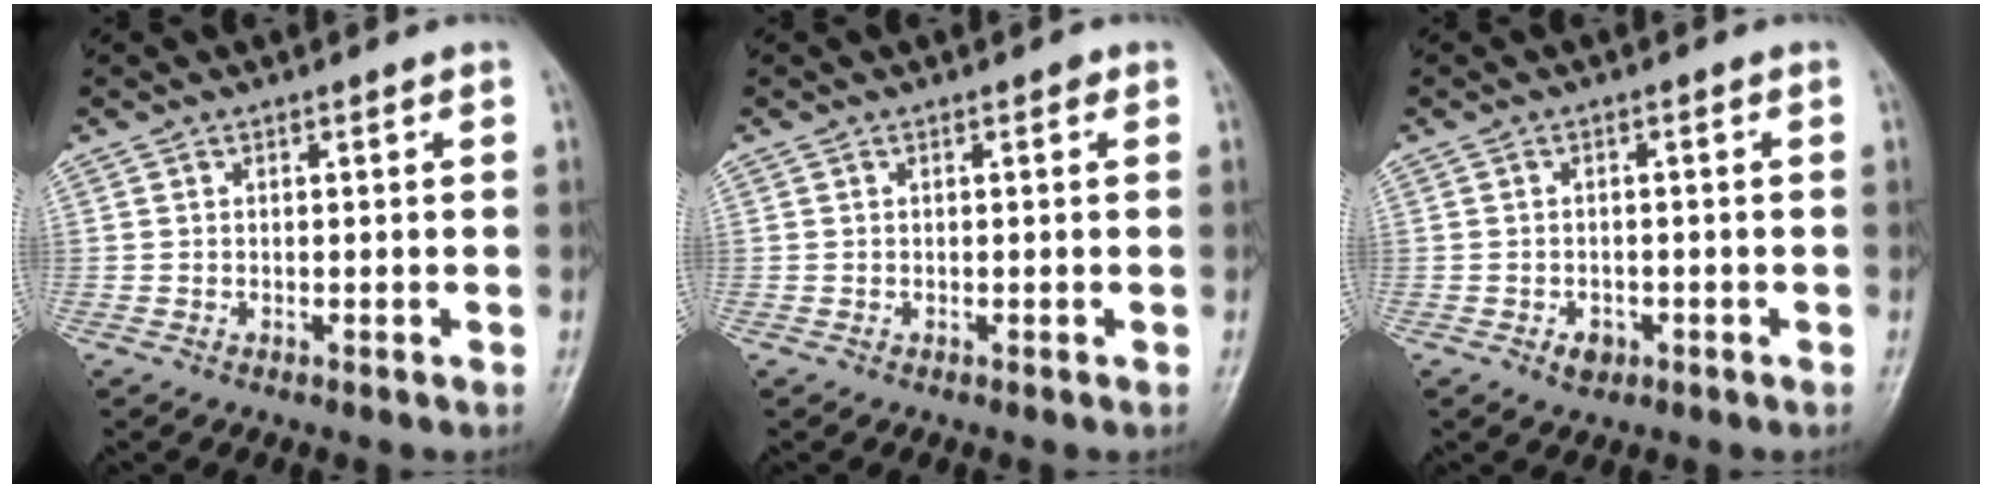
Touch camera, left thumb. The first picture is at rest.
{"total": 0.5, "force": [0.1, 0.4, 0.4], "torque": [0.001, 0.002, -0.003]}
{"total": 2.4, "force": [-1.2, 1.9, 1.0], "torque": [-0.004, 0.005, -0.016]}